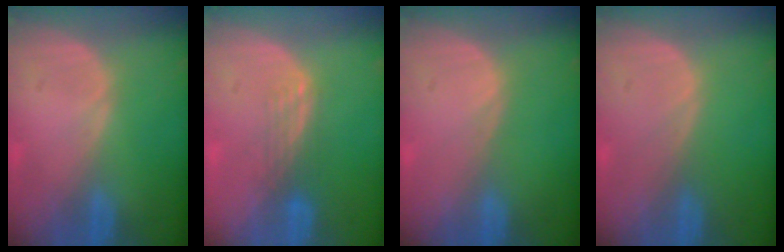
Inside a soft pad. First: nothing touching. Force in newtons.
{"total": 3.1, "press": 2.6, "slide": 1.7}
{"total": 0.0}
{"total": 0.0}